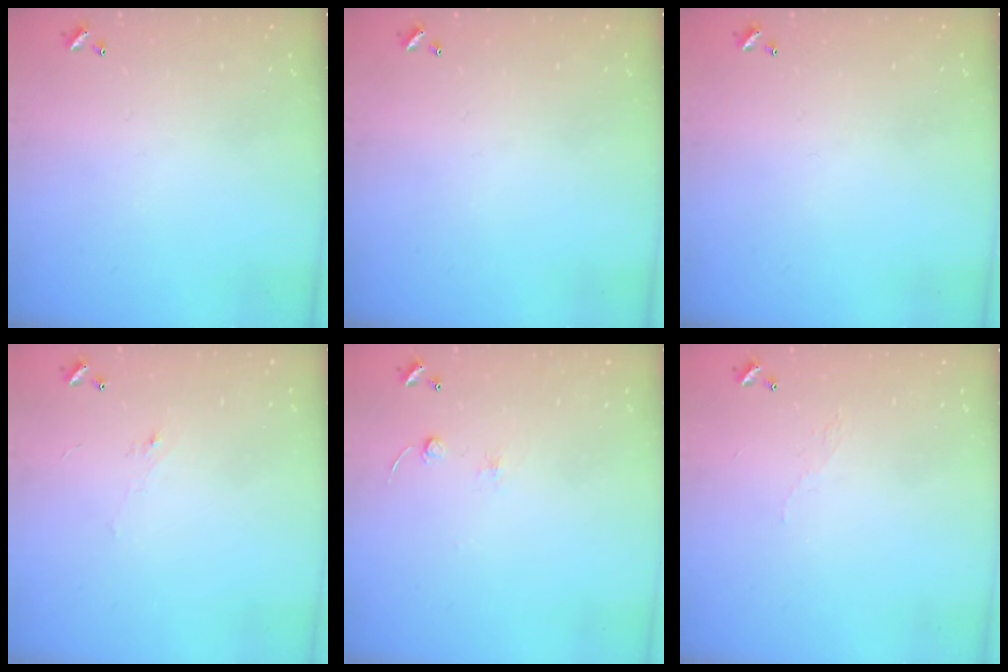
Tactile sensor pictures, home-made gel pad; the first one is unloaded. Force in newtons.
{"total": 0.0}
{"total": 0.0}
{"total": 1.2, "press": 0.8, "slide": 0.8}
{"total": 2.5, "press": 2.4, "slide": 0.8}
{"total": 2.9, "press": 2.9, "slide": 0.5}